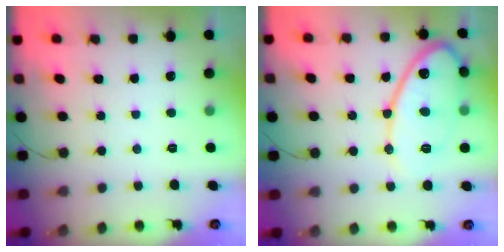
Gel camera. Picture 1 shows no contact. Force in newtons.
{"total": 14.5, "press": 14.4, "slide": 1.3}